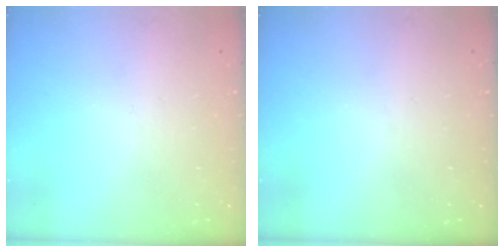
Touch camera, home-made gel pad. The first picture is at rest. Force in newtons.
{"total": 0.0}